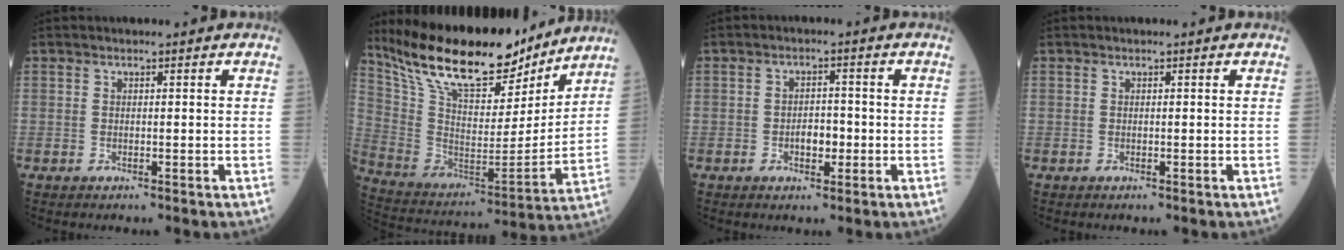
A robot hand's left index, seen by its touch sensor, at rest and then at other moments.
{"total": 22.9, "force": [19.2, 6.2, 10.9], "torque": [-0.199, -0.008, 0.323]}
{"total": 2.9, "force": [-1.0, 1.6, 2.3], "torque": [-0.030, 0.003, -0.014]}
{"total": 0.0}